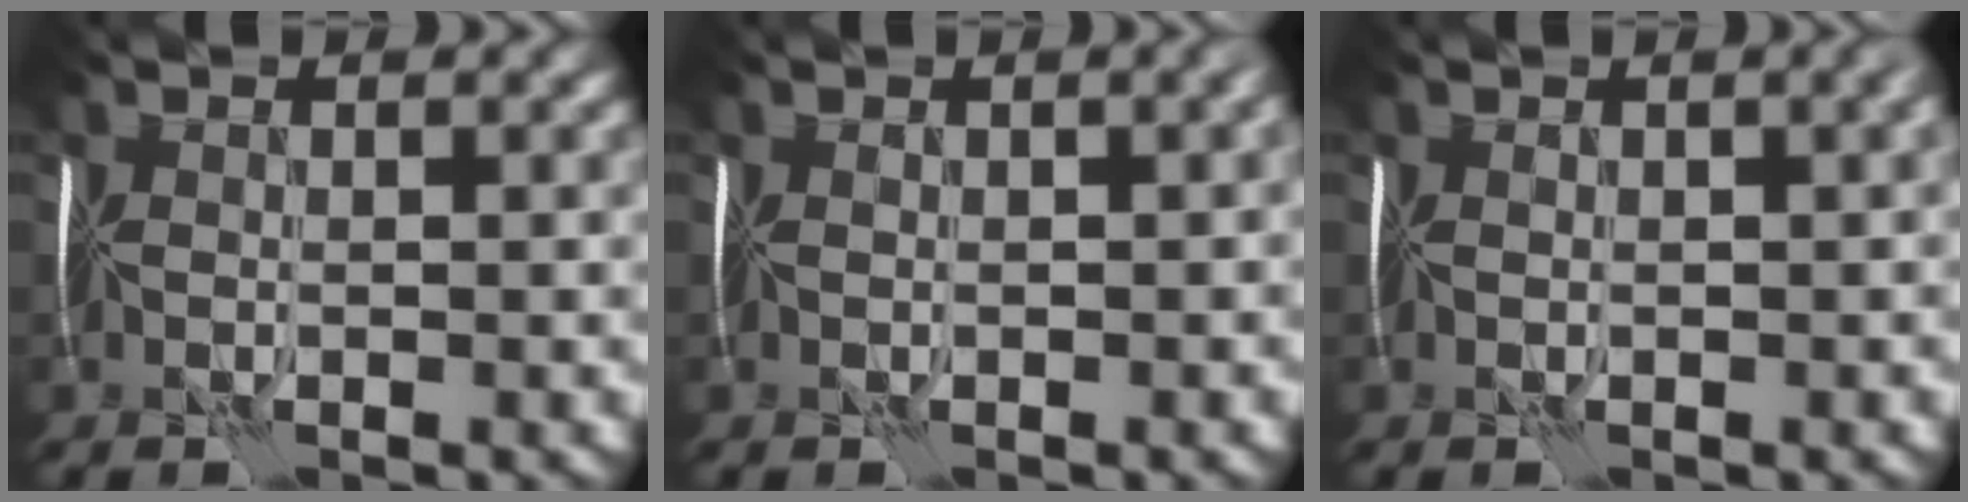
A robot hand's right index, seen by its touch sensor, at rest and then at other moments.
{"total": 2.1, "force": [0.3, 0.8, 1.9], "torque": [-0.017, 0.002, 0.011]}
{"total": 3.2, "force": [0.9, 1.3, 2.8], "torque": [-0.014, 0.015, 0.009]}